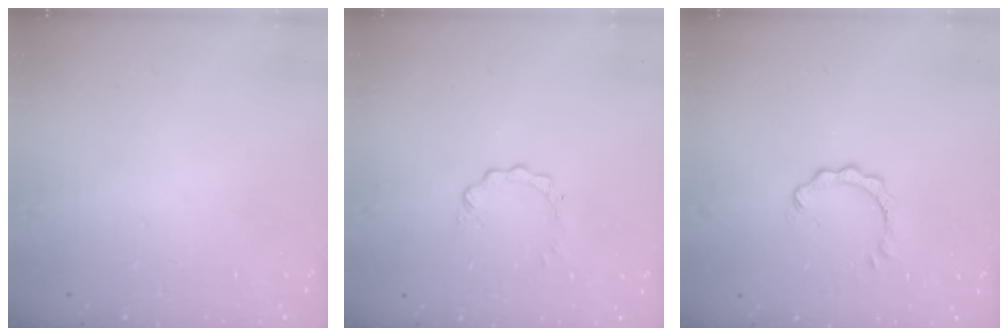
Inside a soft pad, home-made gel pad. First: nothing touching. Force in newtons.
{"total": 0.0}
{"total": 1.0, "press": 1.0, "slide": 0.2}